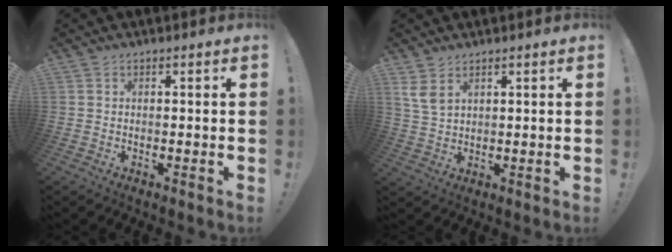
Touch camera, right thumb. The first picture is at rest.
{"total": 5.2, "force": [3.2, 2.5, 3.3], "torque": [-0.063, -0.020, 0.058]}